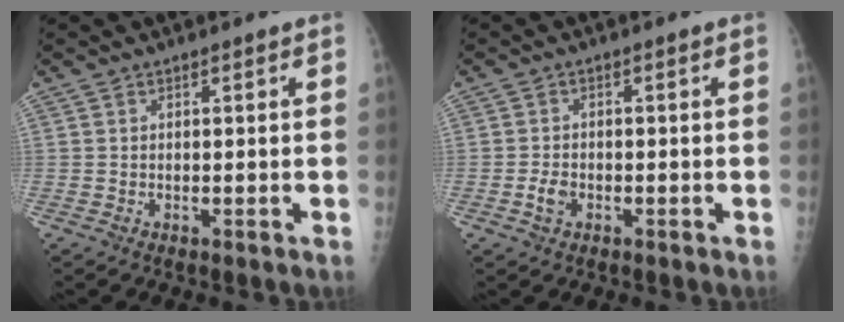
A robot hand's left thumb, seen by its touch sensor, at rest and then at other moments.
{"total": 2.6, "force": [-1.3, 1.7, 1.4], "torque": [-0.027, 0.008, -0.024]}